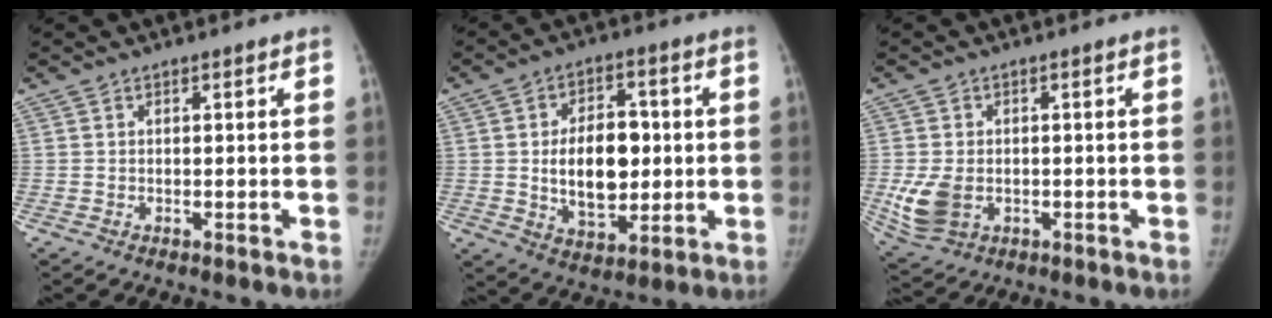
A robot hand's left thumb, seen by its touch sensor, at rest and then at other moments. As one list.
[{"total": 13.6, "force": [0.1, 8.7, 10.5], "torque": [-0.131, 0.005, 0.011]}, {"total": 7.3, "force": [-1.3, 5.2, 4.9], "torque": [-0.097, -0.007, -0.015]}]